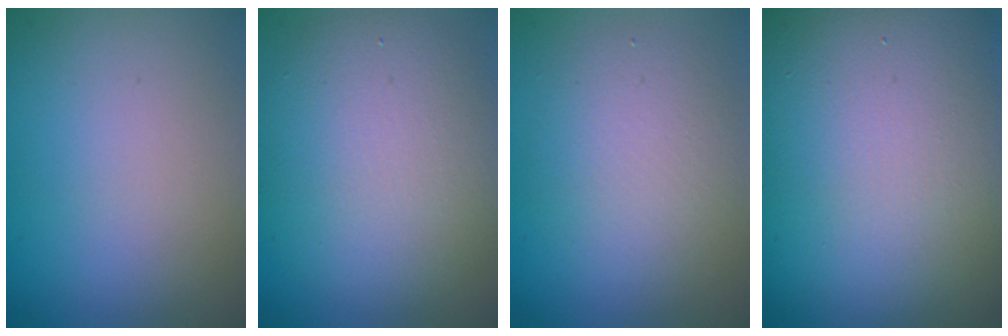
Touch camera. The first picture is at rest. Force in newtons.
{"total": 7.5, "press": 7.5, "slide": 0.5}
{"total": 3.5, "press": 3.5, "slide": 0.2}
{"total": 18.8, "press": 18.8, "slide": 0.9}